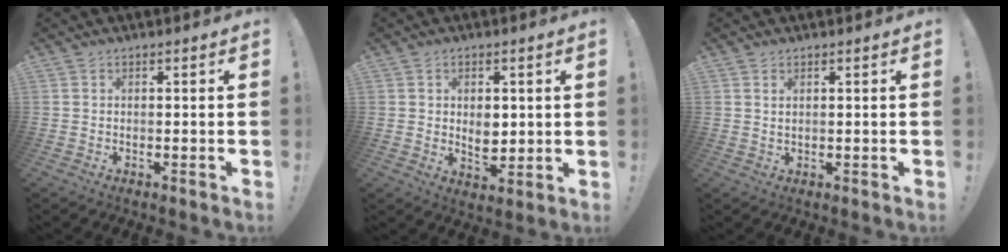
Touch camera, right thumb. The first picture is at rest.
{"total": 5.7, "force": [0.9, 4.6, 3.2], "torque": [-0.026, -0.011, 0.015]}
{"total": 1.3, "force": [0.8, 0.5, 0.9], "torque": [-0.027, 0.003, 0.016]}